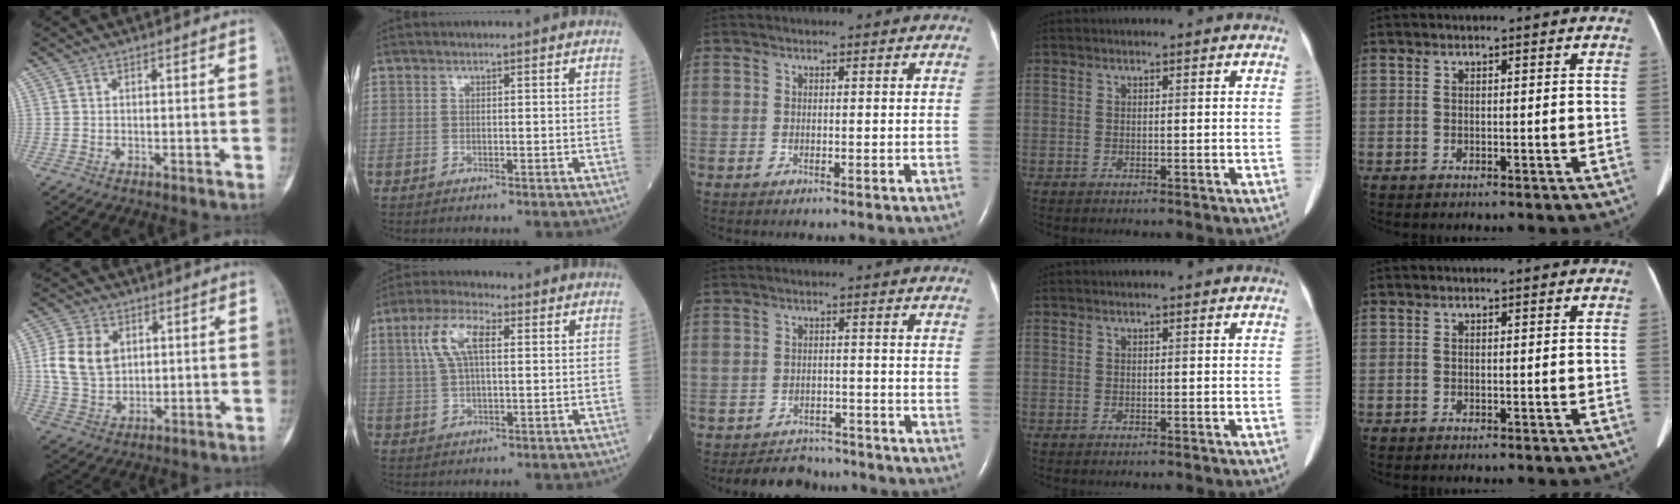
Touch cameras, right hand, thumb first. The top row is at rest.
{"thumb": {"total": 10.2, "force": [2.2, 7.6, 6.4], "torque": [-0.107, -0.004, 0.048]}, "index": {"total": 7.4, "force": [2.4, 2.5, 6.5], "torque": [-0.142, 0.017, 0.047]}, "middle": {"total": 6.5, "force": [-6.0, 2.5, 0.6], "torque": [-0.006, 0.002, -0.086]}}